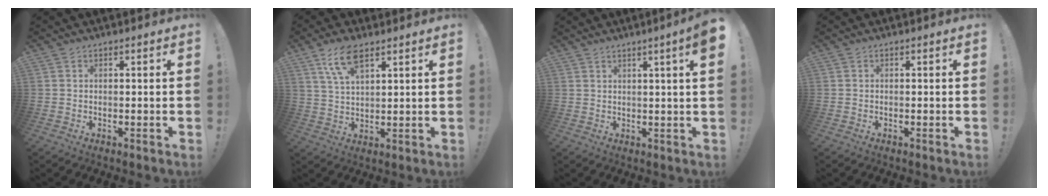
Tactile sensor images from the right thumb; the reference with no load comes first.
{"total": 8.9, "force": [5.4, 3.5, 6.1], "torque": [-0.116, -0.010, 0.101]}
{"total": 4.7, "force": [2.2, -0.4, 4.1], "torque": [-0.064, -0.010, 0.032]}
{"total": 0.0}